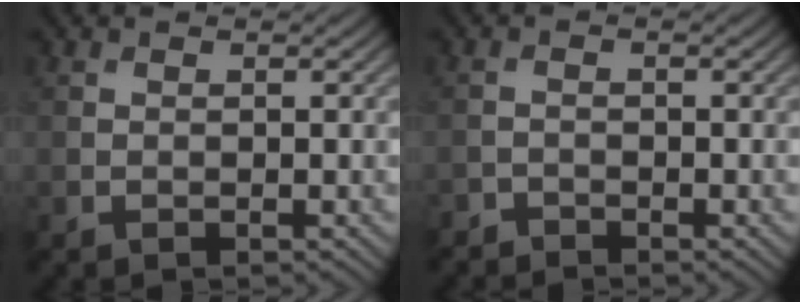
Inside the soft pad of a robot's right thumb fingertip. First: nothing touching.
{"total": 1.5, "force": [-1.5, 0.4, 0.1], "torque": [0.000, -0.002, -0.033]}